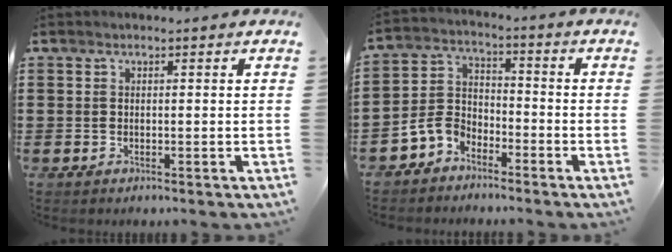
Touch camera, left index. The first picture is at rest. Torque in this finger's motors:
{"motor_torque": [0.25, 0.25, 0.14, 0.06]}